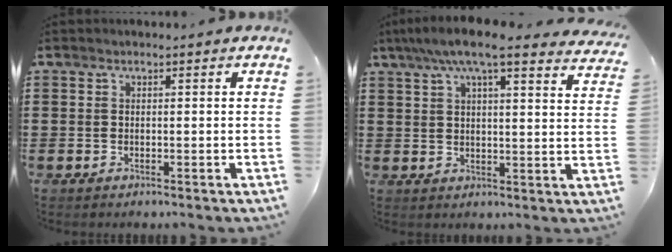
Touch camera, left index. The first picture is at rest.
{"total": 7.9, "force": [6.3, 0.7, 4.7], "torque": [-0.109, -0.013, 0.112]}